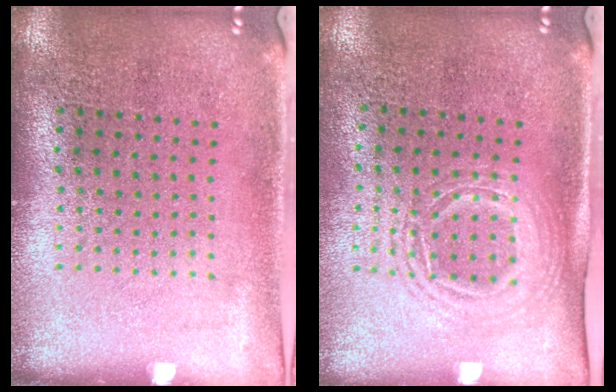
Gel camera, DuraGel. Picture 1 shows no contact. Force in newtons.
{"total": 1.5, "press": 1.3, "slide": 0.8}